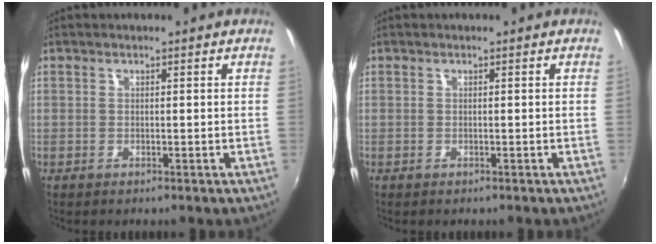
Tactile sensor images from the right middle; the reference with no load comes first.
{"total": 0.0}